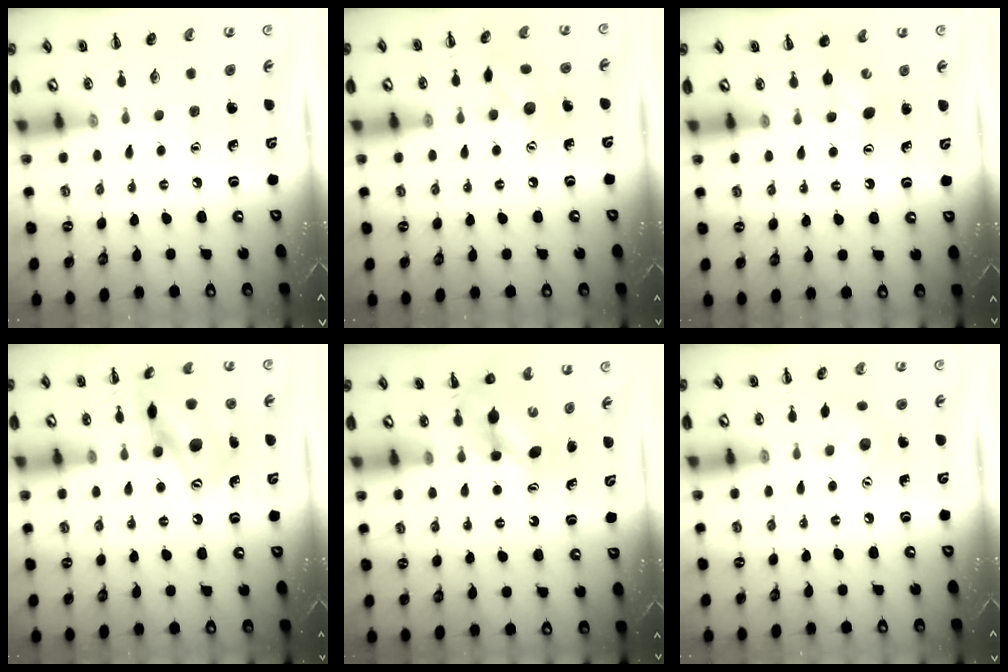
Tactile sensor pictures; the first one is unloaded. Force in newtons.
{"total": 9.5, "press": 9.4, "slide": 0.9}
{"total": 3.8, "press": 3.7, "slide": 0.8}
{"total": 15.6, "press": 15.6, "slide": 0.7}
{"total": 4.7, "press": 4.7, "slide": 0.4}
{"total": 5.5, "press": 5.5, "slide": 1.0}